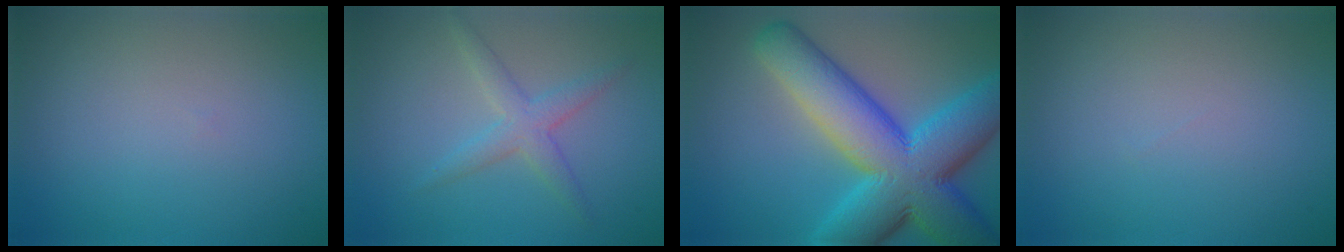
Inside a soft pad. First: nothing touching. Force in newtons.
{"total": 2.6, "press": 2.6, "slide": 0.1}
{"total": 13.9, "press": 13.9, "slide": 0.3}
{"total": 0.0}